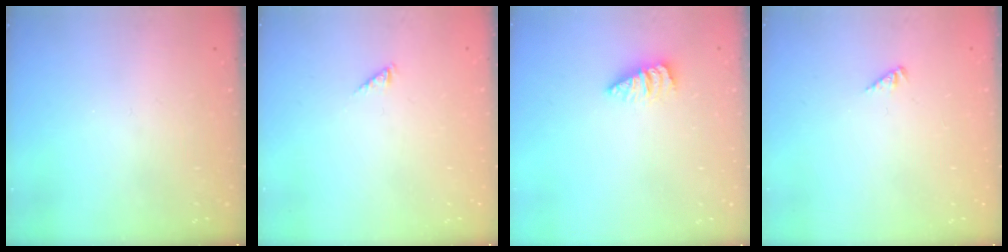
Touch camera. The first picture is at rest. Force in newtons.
{"total": 0.0}
{"total": 2.7, "press": 2.7, "slide": 0.2}
{"total": 0.7, "press": 0.7, "slide": 0.3}